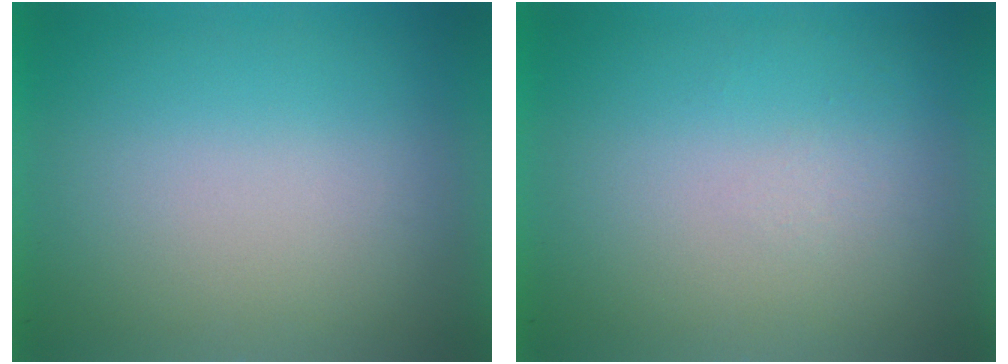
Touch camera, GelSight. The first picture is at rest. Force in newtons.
{"total": 1.0}